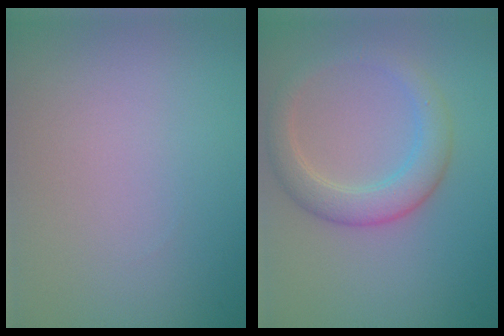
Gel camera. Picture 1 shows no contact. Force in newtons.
{"total": 3.8, "press": 3.8, "slide": 0.2}